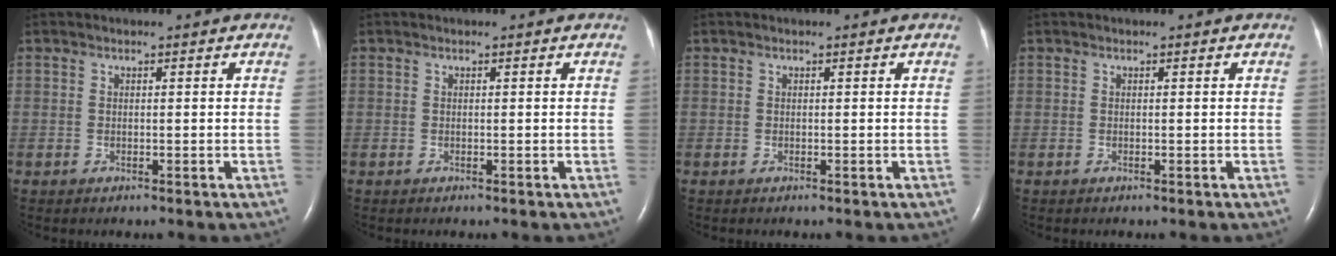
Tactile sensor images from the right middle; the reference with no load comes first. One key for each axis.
{"total": 0.0}
{"total": 0.0}
{"total": 0.0}